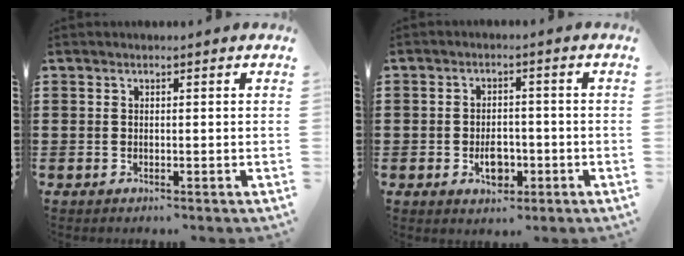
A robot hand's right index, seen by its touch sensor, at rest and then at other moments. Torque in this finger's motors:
{"motor_torque": [2.14, 0.00, 0.14, 0.04]}